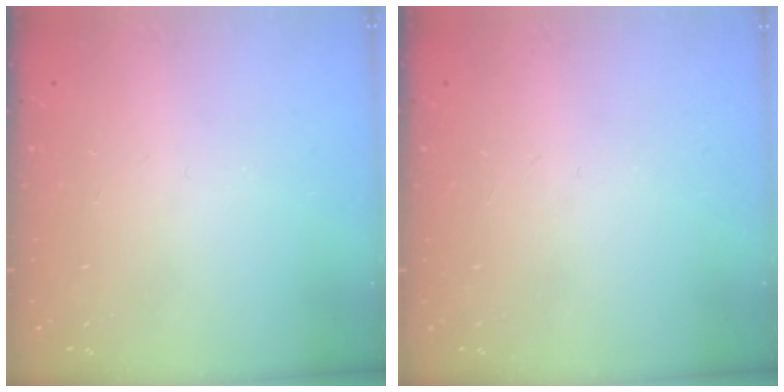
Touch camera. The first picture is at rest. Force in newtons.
{"total": 0.0}